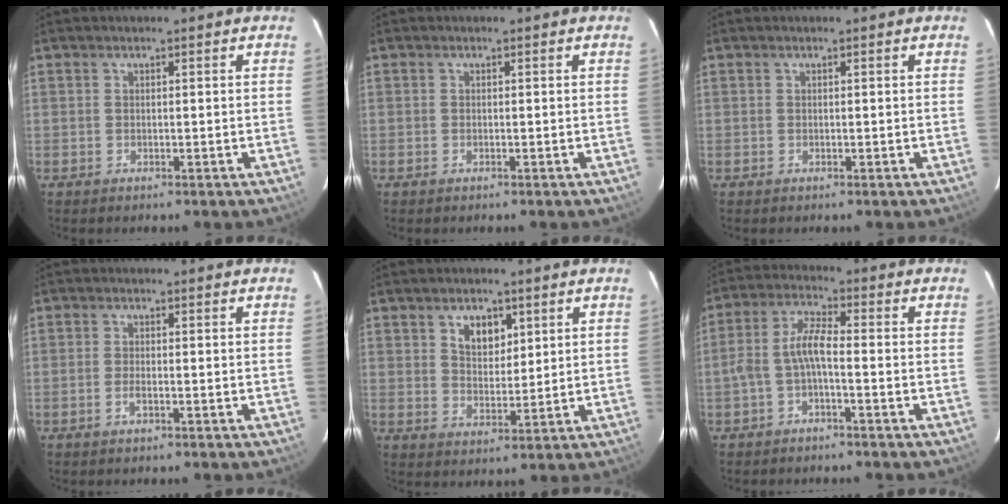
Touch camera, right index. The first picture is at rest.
{"total": 0.0}
{"total": 0.0}
{"total": 1.4, "force": [-0.7, 0.4, 1.2], "torque": [-0.027, 0.000, -0.013]}
{"total": 5.7, "force": [2.7, 3.7, 3.4], "torque": [-0.051, 0.006, 0.050]}
{"total": 5.0, "force": [-1.9, 1.2, 4.5], "torque": [-0.104, 0.016, -0.036]}